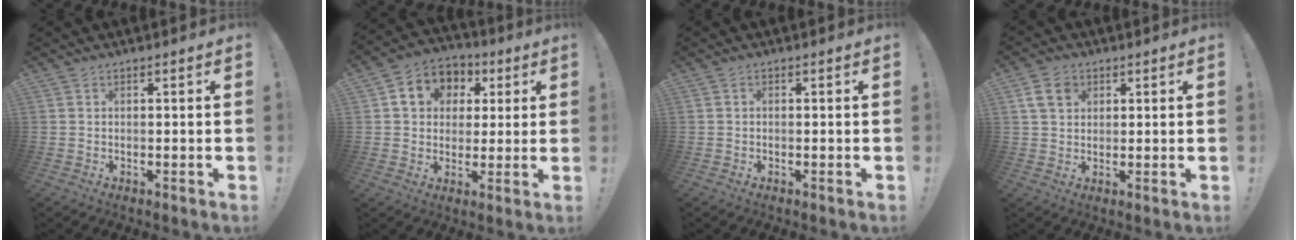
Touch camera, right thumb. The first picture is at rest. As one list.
[{"total": 9.8, "force": [2.8, 8.6, 3.8], "torque": [-0.054, -0.007, 0.057]}, {"total": 0.5, "force": [-0.4, 0.2, 0.3], "torque": [-0.006, 0.001, -0.008]}, {"total": 7.1, "force": [3.1, 5.2, 3.6], "torque": [-0.060, -0.002, 0.063]}]